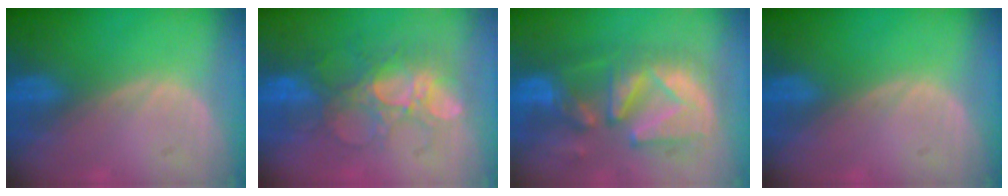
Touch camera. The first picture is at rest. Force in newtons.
{"total": 8.6, "press": 8.3, "slide": 2.4}
{"total": 11.8, "press": 11.0, "slide": 4.5}
{"total": 0.0}